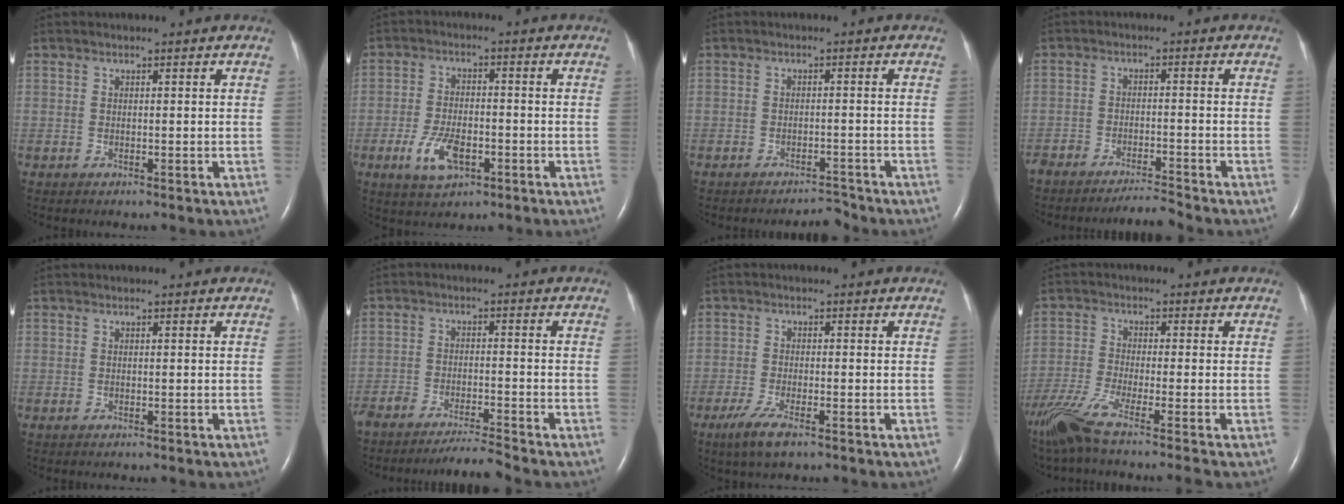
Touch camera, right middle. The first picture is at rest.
{"total": 6.8, "force": [-2.8, 3.1, 5.3], "torque": [-0.112, -0.003, -0.047]}
{"total": 2.2, "force": [-2.2, 0.1, 0.1], "torque": [-0.001, -0.007, -0.031]}
{"total": 4.0, "force": [-3.9, -0.6, 0.7], "torque": [-0.014, -0.010, -0.067]}
{"total": 0.0}
{"total": 5.6, "force": [-5.3, -0.9, 1.7], "torque": [-0.026, -0.012, -0.093]}
{"total": 4.6, "force": [-3.0, 0.8, 3.4], "torque": [-0.082, -0.013, -0.054]}
{"total": 11.7, "force": [-9.3, -0.9, 7.1], "torque": [-0.143, -0.036, -0.167]}